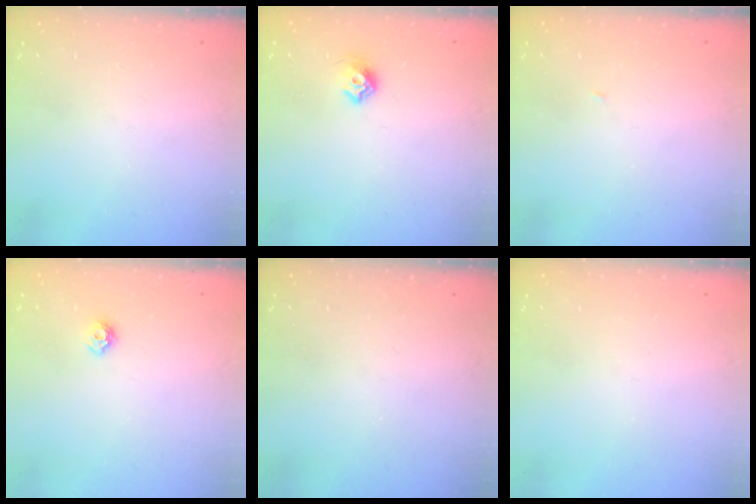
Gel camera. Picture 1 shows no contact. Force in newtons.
{"total": 6.8, "press": 6.7, "slide": 1.2}
{"total": 1.4, "press": 1.4, "slide": 0.0}
{"total": 5.7, "press": 5.7, "slide": 0.7}
{"total": 0.0}
{"total": 0.0}